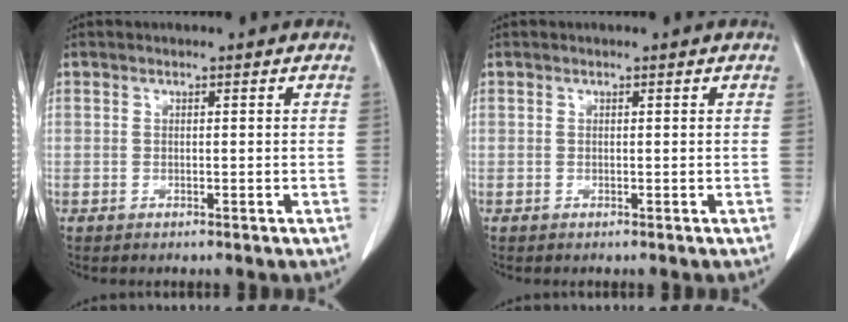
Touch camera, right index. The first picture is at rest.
{"total": 0.0}